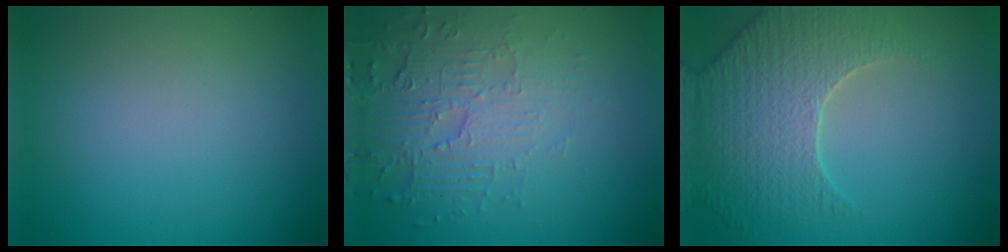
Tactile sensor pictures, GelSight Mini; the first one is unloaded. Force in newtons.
{"total": 5.8, "press": 3.7, "slide": 4.4}
{"total": 4.9, "press": 4.7, "slide": 1.1}